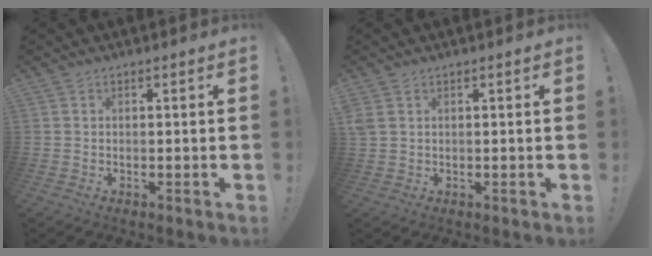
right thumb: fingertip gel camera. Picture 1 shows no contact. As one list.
[{"total": 2.4, "force": [1.0, 1.3, 1.8], "torque": [-0.044, 0.000, 0.018]}]